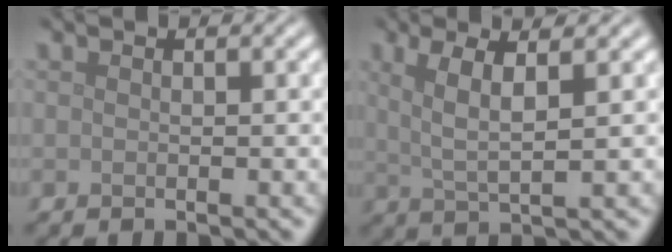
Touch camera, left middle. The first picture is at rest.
{"total": 3.9, "force": [1.4, 0.8, 3.5], "torque": [-0.072, 0.000, 0.029]}